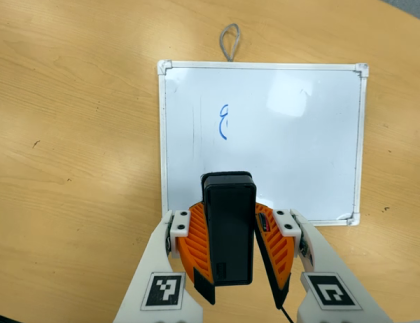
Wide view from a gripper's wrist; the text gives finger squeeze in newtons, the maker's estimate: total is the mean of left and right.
{"total": 8.9, "left": 9.1, "right": 8.7}